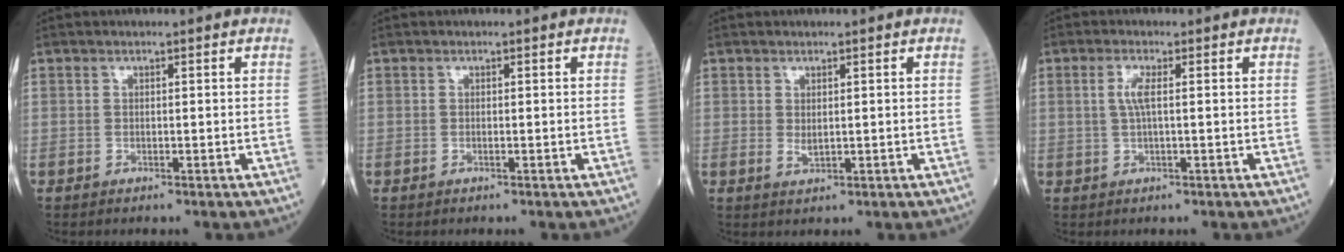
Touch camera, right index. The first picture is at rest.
{"total": 0.0}
{"total": 1.3, "force": [0.3, 0.6, 1.1], "torque": [-0.016, -0.005, 0.009]}
{"total": 2.6, "force": [0.4, 0.3, 2.5], "torque": [-0.058, 0.002, 0.008]}